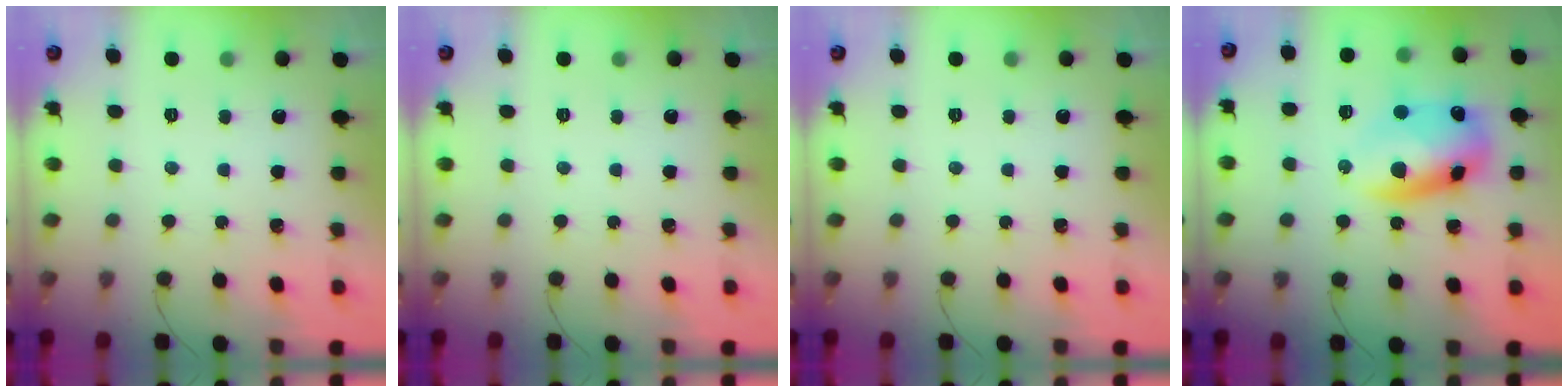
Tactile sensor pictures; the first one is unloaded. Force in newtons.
{"total": 0.0}
{"total": 0.0}
{"total": 13.7, "press": 13.5, "slide": 2.1}